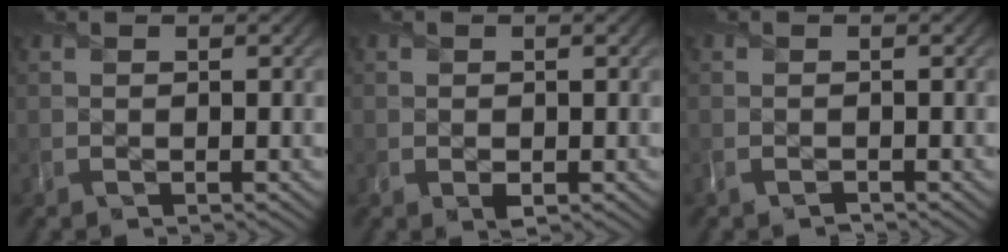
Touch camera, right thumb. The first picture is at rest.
{"total": 1.3, "force": [-0.3, 1.0, 0.7], "torque": [-0.014, -0.008, -0.006]}
{"total": 0.9, "force": [-0.7, 0.5, 0.3], "torque": [-0.007, -0.004, -0.016]}